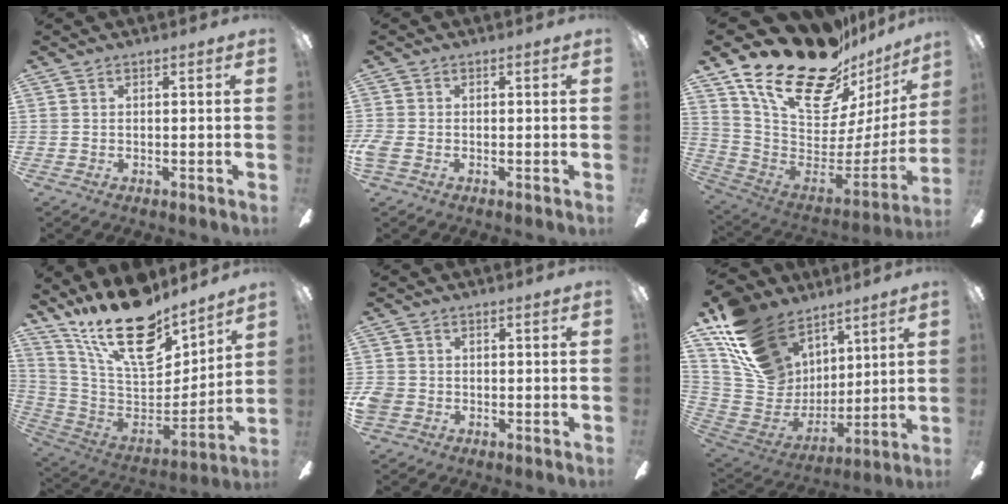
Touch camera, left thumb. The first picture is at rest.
{"total": 2.5, "force": [-0.9, 1.7, 1.5], "torque": [-0.036, -0.001, -0.019]}
{"total": 28.0, "force": [19.8, 12.7, 15.1], "torque": [-0.267, -0.138, 0.370]}
{"total": 22.7, "force": [15.8, 9.5, 13.2], "torque": [-0.231, -0.107, 0.279]}
{"total": 3.3, "force": [-1.1, 2.8, 1.1], "torque": [-0.030, 0.001, -0.021]}
{"total": 20.7, "force": [12.3, 14.1, 8.9], "torque": [-0.175, -0.063, 0.247]}